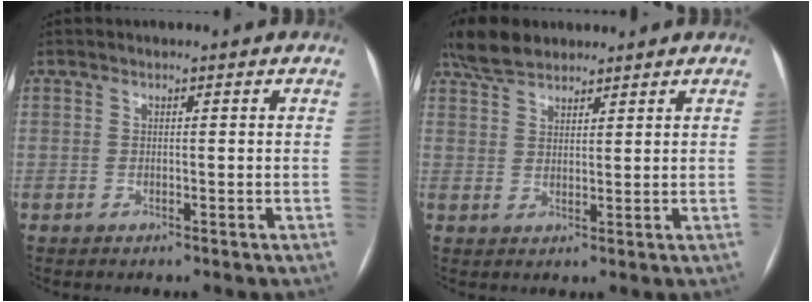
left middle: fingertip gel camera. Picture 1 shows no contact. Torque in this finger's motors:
{"motor_torque": [0.85, -0.65, 0.15, 0.01]}